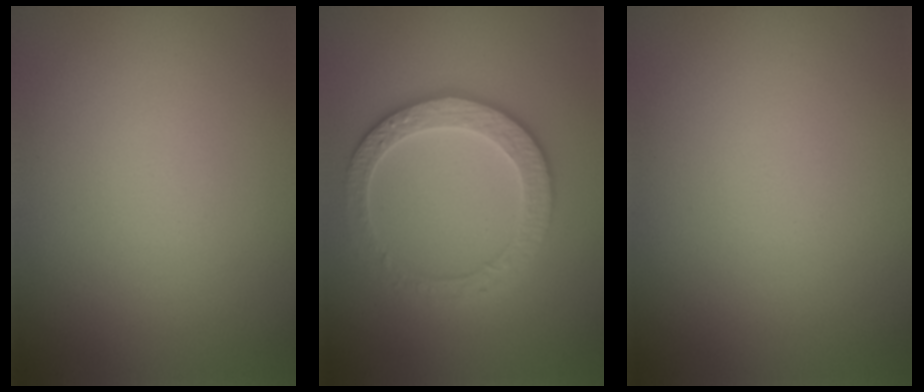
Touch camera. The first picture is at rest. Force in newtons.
{"total": 4.1, "press": 3.6, "slide": 1.9}
{"total": 0.0}